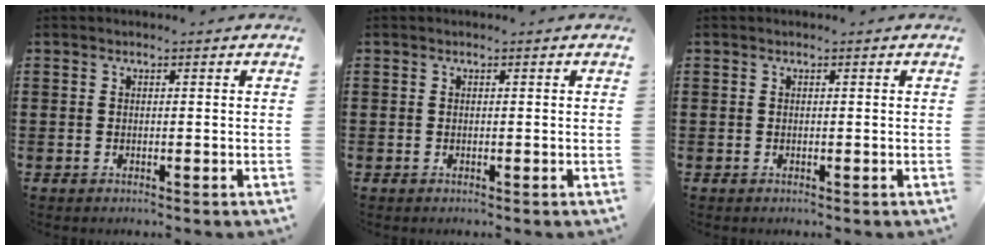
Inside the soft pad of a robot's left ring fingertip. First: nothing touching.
{"total": 0.0}
{"total": 0.0}